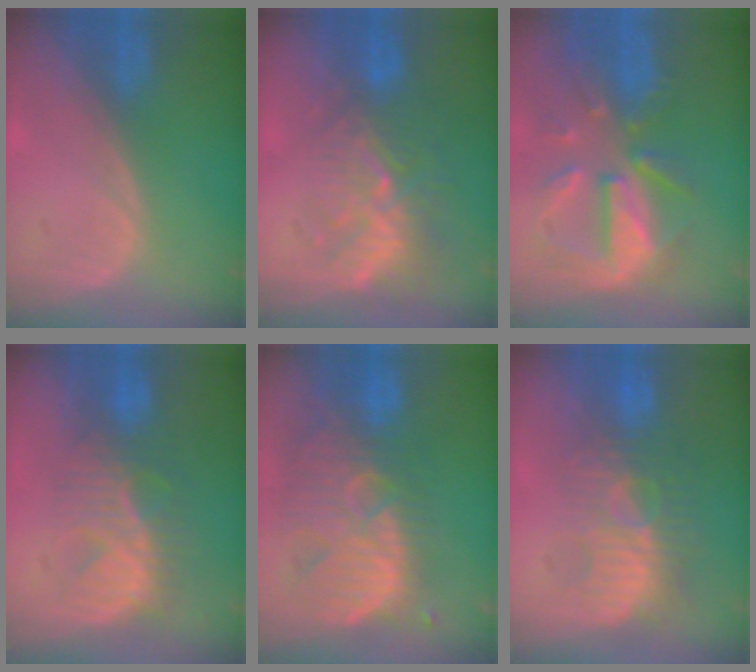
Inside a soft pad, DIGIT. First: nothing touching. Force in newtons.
{"total": 9.4, "press": 8.7, "slide": 3.5}
{"total": 10.3, "press": 9.2, "slide": 4.5}
{"total": 8.0, "press": 7.9, "slide": 1.3}
{"total": 12.1, "press": 11.0, "slide": 4.9}
{"total": 9.1, "press": 8.7, "slide": 2.7}